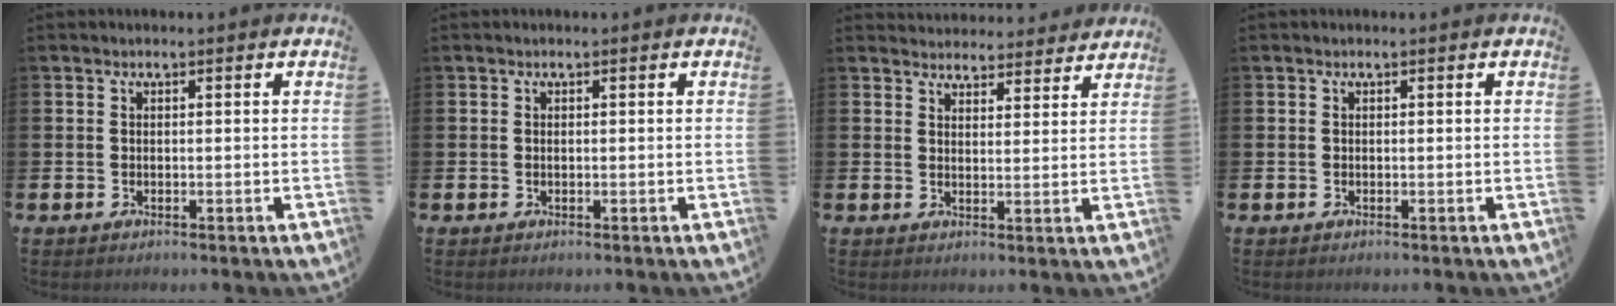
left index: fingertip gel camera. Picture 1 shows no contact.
{"total": 0.0}
{"total": 3.8, "force": [3.7, 0.9, -0.3], "torque": [0.004, -0.025, 0.064]}
{"total": 0.0}